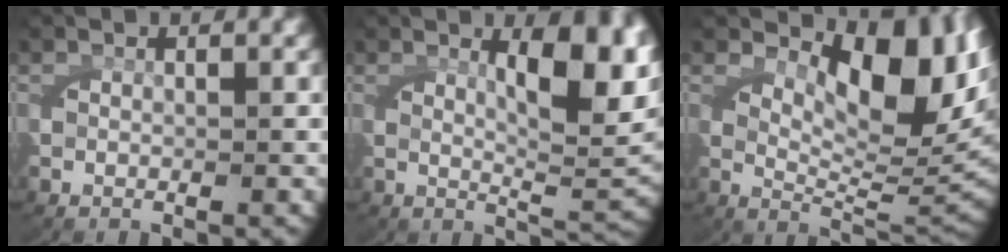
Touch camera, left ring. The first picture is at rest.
{"total": 7.7, "force": [2.9, 2.1, 6.8], "torque": [-0.085, 0.001, 0.044]}
{"total": 10.4, "force": [3.9, 4.3, 8.6], "torque": [-0.106, -0.002, 0.063]}